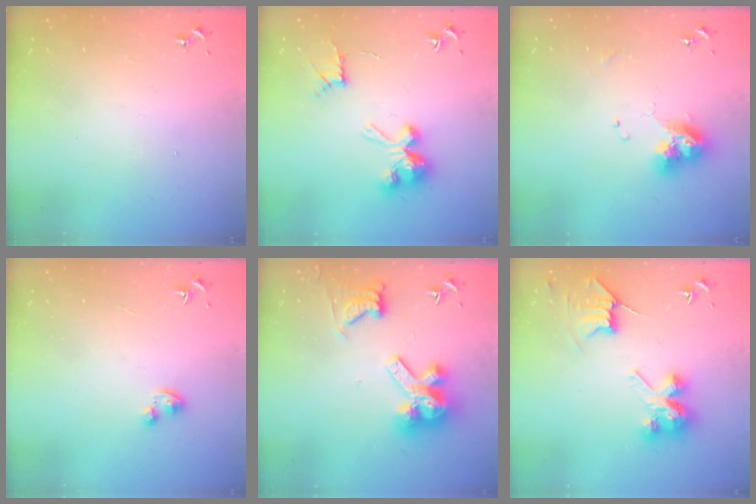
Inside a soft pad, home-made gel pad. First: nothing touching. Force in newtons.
{"total": 12.0, "press": 11.9, "slide": 0.7}
{"total": 10.7, "press": 10.6, "slide": 1.1}
{"total": 2.9, "press": 2.9, "slide": 0.1}
{"total": 14.1, "press": 14.0, "slide": 1.7}
{"total": 8.9, "press": 8.9, "slide": 0.6}